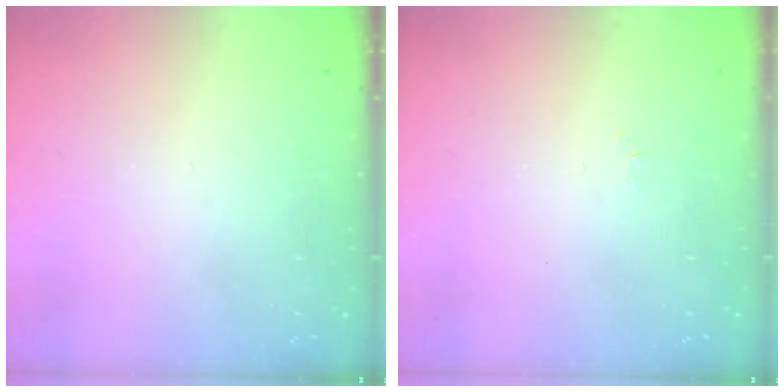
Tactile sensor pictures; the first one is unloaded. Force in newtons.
{"total": 2.5, "press": 2.5, "slide": 0.3}